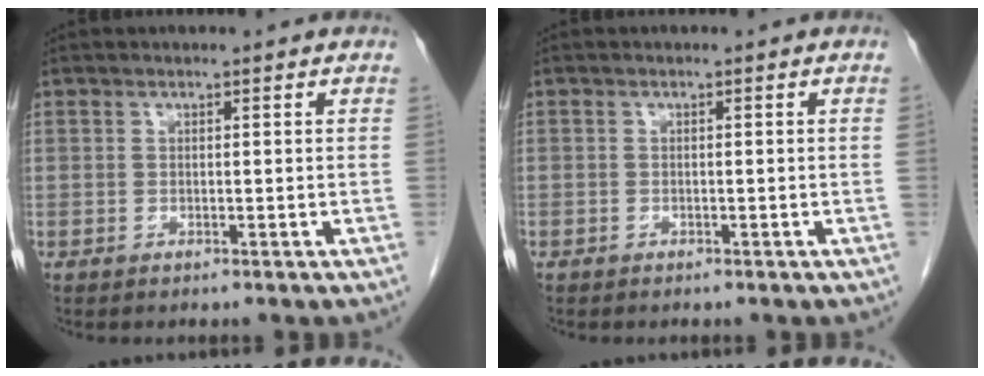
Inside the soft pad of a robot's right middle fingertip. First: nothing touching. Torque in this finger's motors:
{"motor_torque": [0.35, -0.40, -0.70, -0.21]}